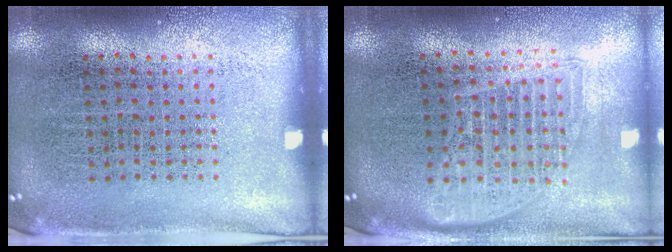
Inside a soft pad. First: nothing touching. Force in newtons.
{"total": 1.6, "press": 1.4, "slide": 0.7}